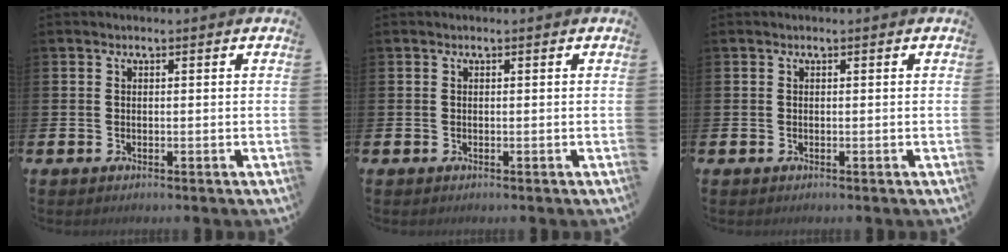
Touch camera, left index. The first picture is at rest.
{"total": 0.0}
{"total": 0.0}